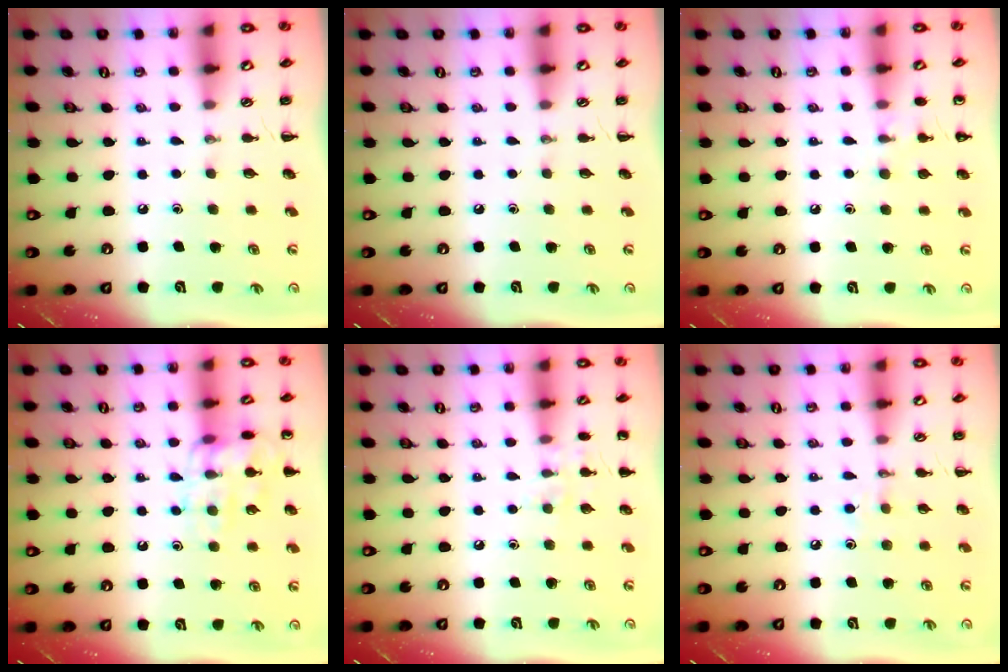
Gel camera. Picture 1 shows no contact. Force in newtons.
{"total": 0.0}
{"total": 6.1, "press": 5.7, "slide": 2.0}
{"total": 12.2, "press": 12.2, "slide": 0.5}
{"total": 7.2, "press": 6.9, "slide": 2.1}
{"total": 4.9, "press": 4.7, "slide": 1.4}